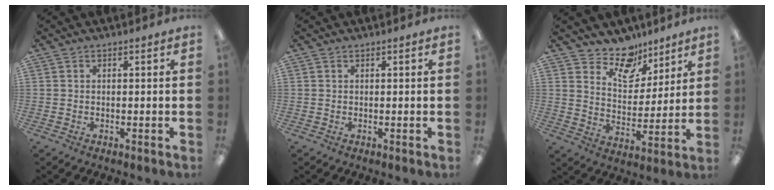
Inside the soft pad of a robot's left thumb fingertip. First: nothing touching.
{"total": 0.0}
{"total": 12.0, "force": [9.8, 6.0, 3.7], "torque": [-0.064, -0.063, 0.183]}